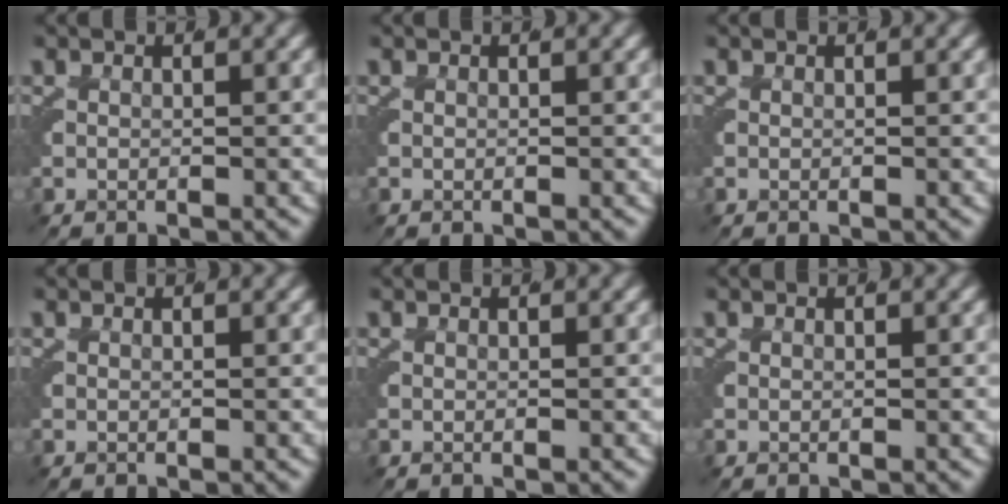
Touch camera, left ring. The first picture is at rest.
{"total": 0.0}
{"total": 0.0}
{"total": 0.0}
{"total": 0.0}
{"total": 0.0}